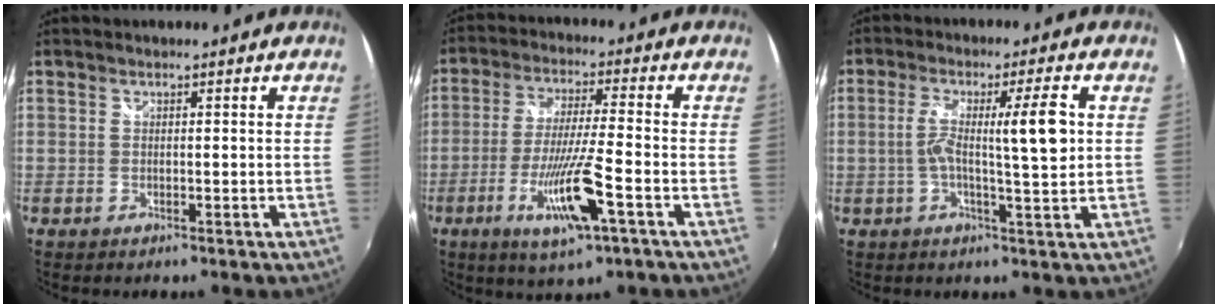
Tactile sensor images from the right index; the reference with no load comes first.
{"total": 12.6, "force": [-5.2, 1.1, 11.4], "torque": [-0.224, -0.021, -0.094]}
{"total": 8.7, "force": [0.3, 0.1, 8.7], "torque": [-0.145, -0.001, 0.005]}